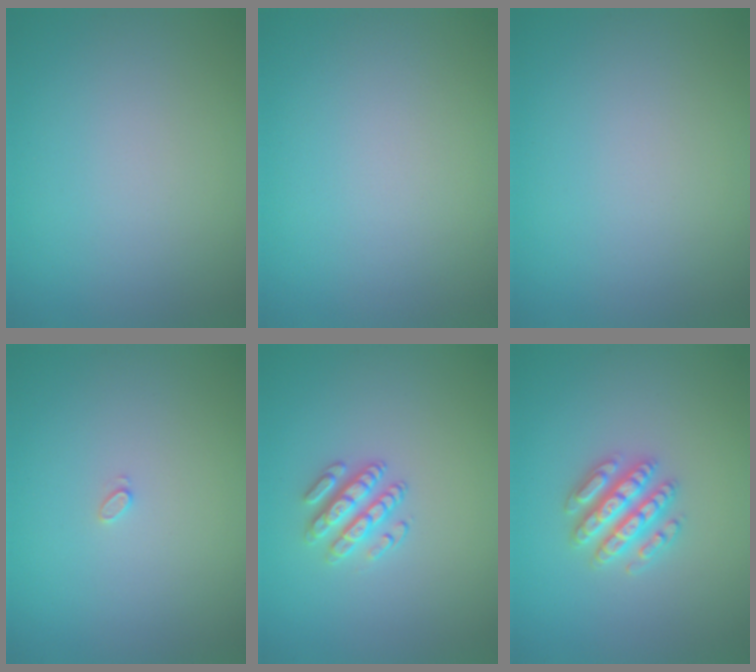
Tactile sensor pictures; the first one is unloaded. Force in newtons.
{"total": 0.0}
{"total": 0.0}
{"total": 0.6, "press": 0.6, "slide": 0.1}
{"total": 2.7, "press": 2.5, "slide": 1.2}
{"total": 4.3, "press": 4.2, "slide": 0.7}